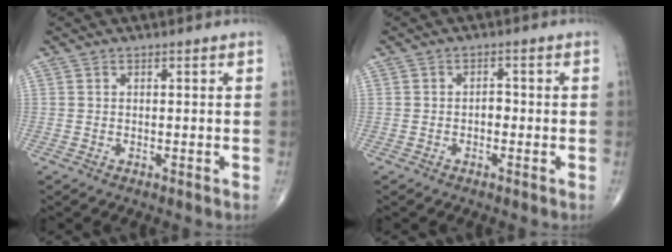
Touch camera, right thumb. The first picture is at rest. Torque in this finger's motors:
{"motor_torque": [0.43, 0.60, 0.49, 0.05, -0.01]}